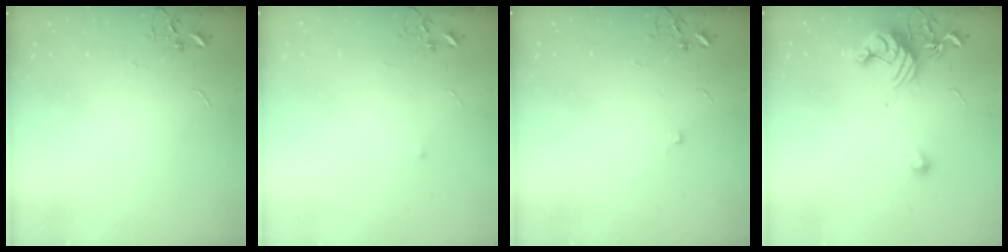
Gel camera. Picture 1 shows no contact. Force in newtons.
{"total": 4.1, "press": 4.1, "slide": 0.6}
{"total": 4.1, "press": 3.9, "slide": 1.1}
{"total": 12.6, "press": 12.5, "slide": 0.8}